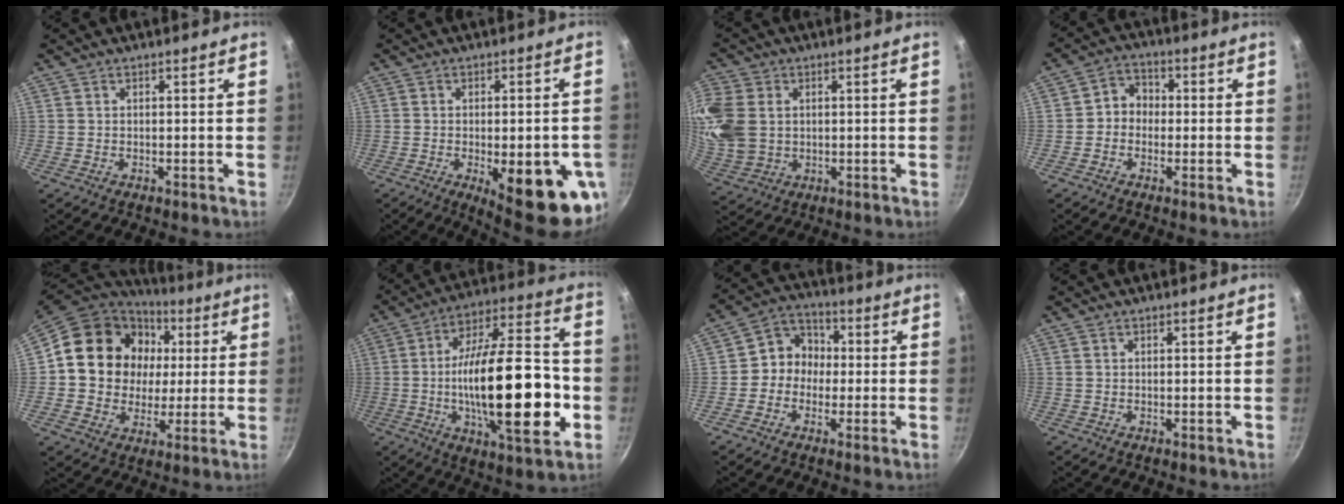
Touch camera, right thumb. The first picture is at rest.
{"total": 17.3, "force": [-5.2, 5.5, 15.5], "torque": [-0.171, -0.007, -0.059]}
{"total": 11.8, "force": [1.7, 9.4, 6.9], "torque": [-0.146, -0.010, 0.038]}
{"total": 5.1, "force": [-0.5, 4.5, 2.4], "torque": [-0.007, 0.017, -0.023]}
{"total": 18.6, "force": [3.3, 16.2, 8.5], "torque": [-0.132, 0.015, 0.055]}
{"total": 27.0, "force": [-4.8, 9.5, 24.8], "torque": [-0.380, 0.031, -0.072]}
{"total": 7.7, "force": [-0.7, 6.9, 3.2], "torque": [-0.010, 0.026, -0.032]}
{"total": 0.0}